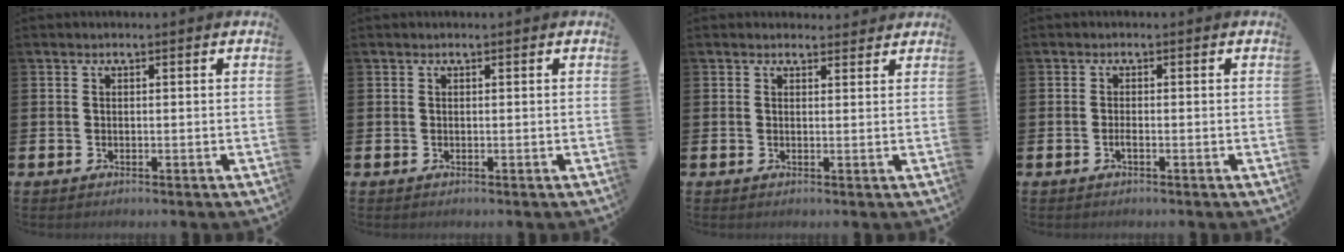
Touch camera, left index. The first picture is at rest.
{"total": 0.0}
{"total": 1.5, "force": [1.4, 0.4, 0.0], "torque": [0.007, -0.004, 0.024]}
{"total": 0.8, "force": [-0.5, 0.1, 0.6], "torque": [-0.018, 0.000, -0.007]}